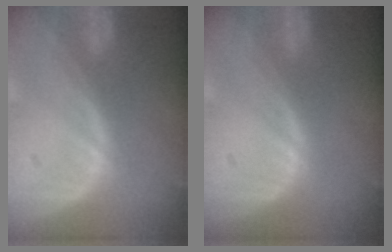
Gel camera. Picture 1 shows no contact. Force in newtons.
{"total": 0.0}